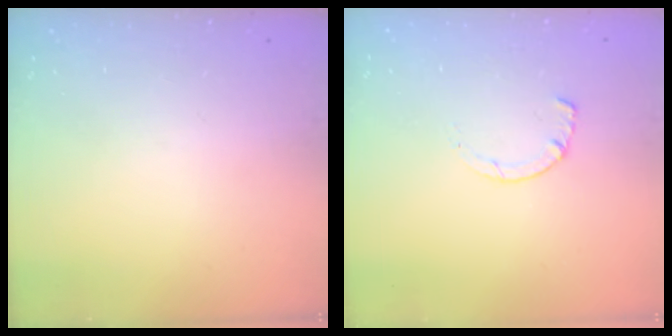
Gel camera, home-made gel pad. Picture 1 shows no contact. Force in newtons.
{"total": 1.8, "press": 1.7, "slide": 0.3}